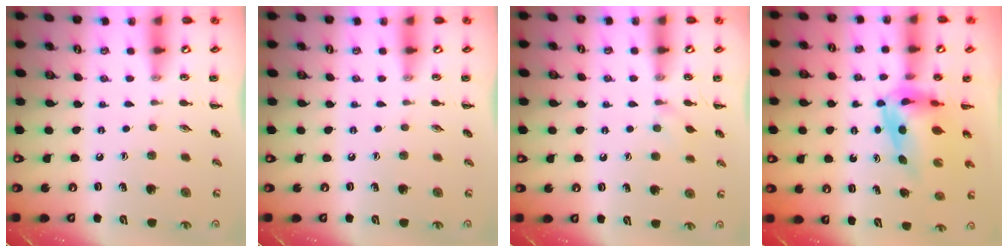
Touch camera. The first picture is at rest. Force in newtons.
{"total": 0.0}
{"total": 4.0, "press": 3.7, "slide": 1.5}
{"total": 4.0, "press": 3.9, "slide": 0.7}